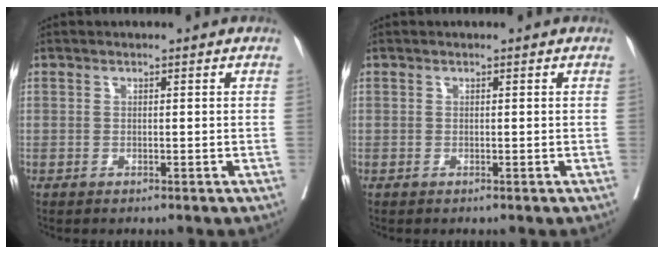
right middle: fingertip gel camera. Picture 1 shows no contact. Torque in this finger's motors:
{"motor_torque": [0.75, -0.85, -0.08, -0.02]}